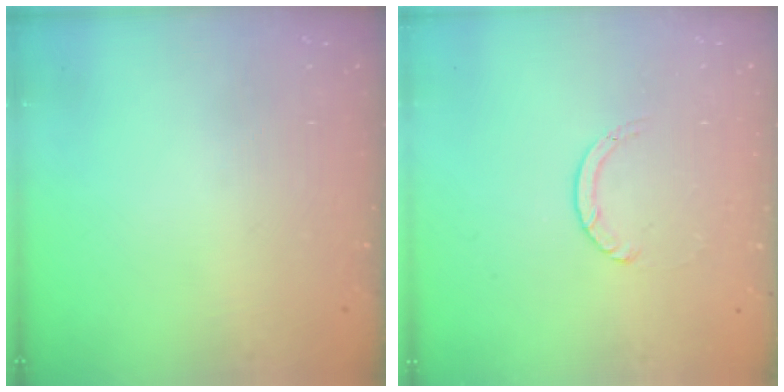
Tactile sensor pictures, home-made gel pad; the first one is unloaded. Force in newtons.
{"total": 1.1, "press": 1.1, "slide": 0.1}